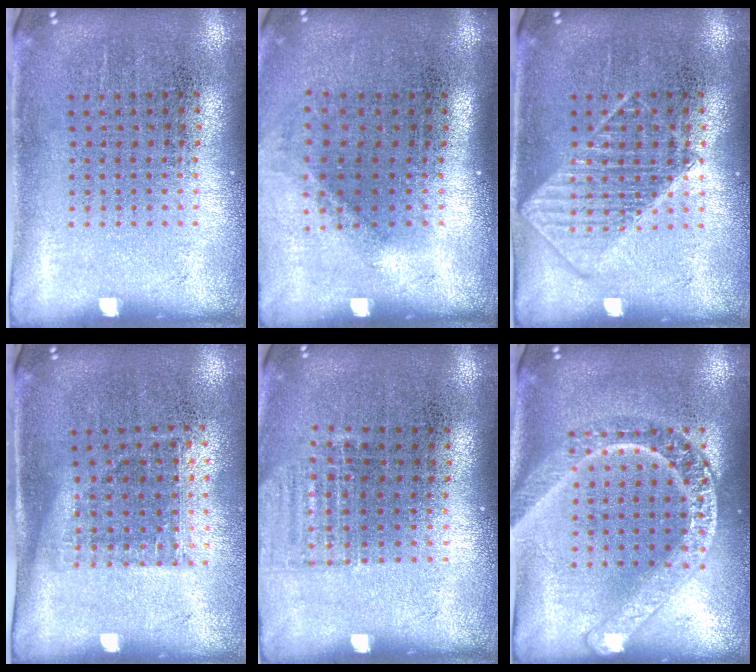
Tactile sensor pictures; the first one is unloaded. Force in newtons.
{"total": 1.3, "press": 0.9, "slide": 0.9}
{"total": 2.2, "press": 2.1, "slide": 0.4}
{"total": 1.1, "press": 0.9, "slide": 0.7}
{"total": 0.9, "press": 0.9, "slide": 0.1}
{"total": 2.3, "press": 2.3, "slide": 0.2}